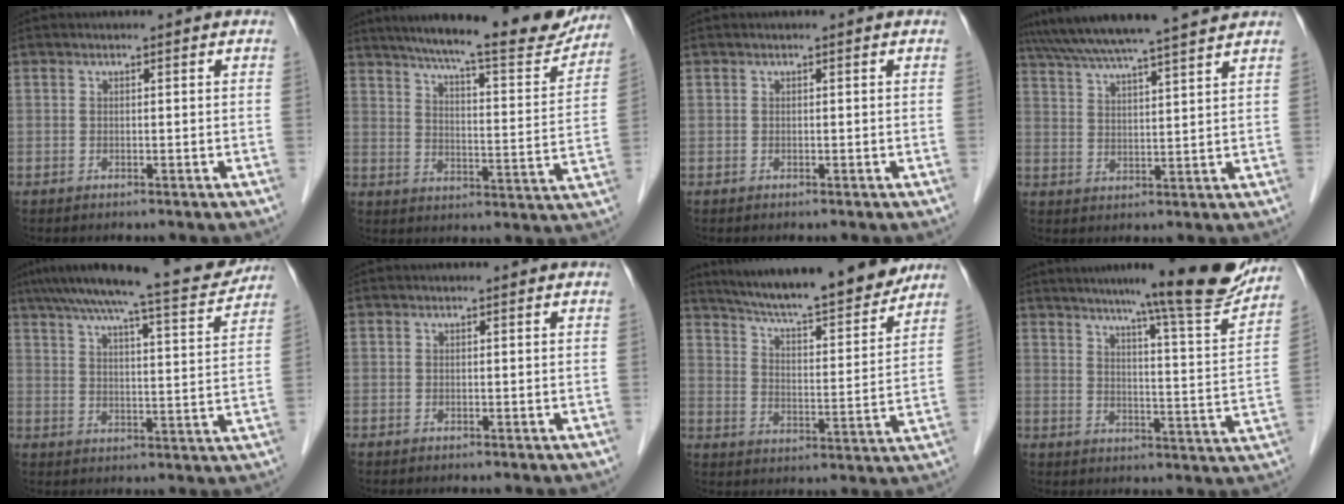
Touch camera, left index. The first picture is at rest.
{"total": 20.7, "force": [18.0, 2.1, 9.8], "torque": [-0.149, -0.028, 0.239]}
{"total": 0.0}
{"total": 15.7, "force": [14.0, -0.8, 6.9], "torque": [-0.125, 0.016, 0.205]}
{"total": 15.0, "force": [13.3, 0.8, 6.9], "torque": [-0.107, 0.004, 0.182]}
{"total": 0.0}
{"total": 18.6, "force": [16.6, 1.5, 8.3], "torque": [-0.133, -0.004, 0.245]}
{"total": 17.3, "force": [15.0, -0.3, 8.6], "torque": [-0.116, -0.036, 0.193]}